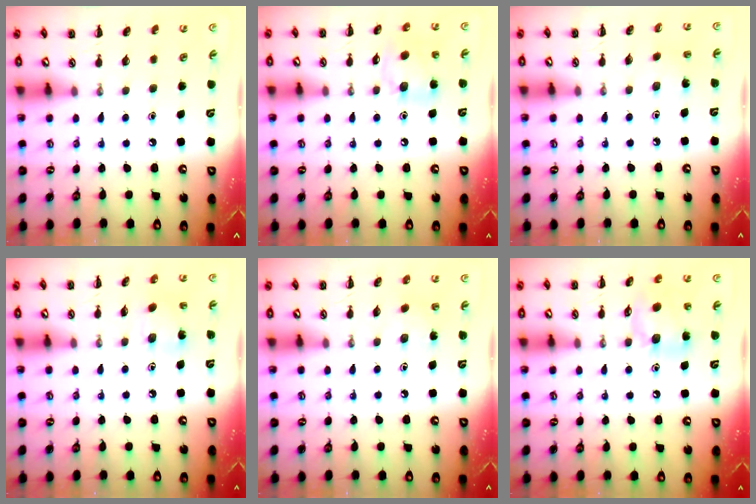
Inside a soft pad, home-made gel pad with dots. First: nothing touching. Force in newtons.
{"total": 10.8, "press": 10.6, "slide": 2.4}
{"total": 1.3, "press": 1.2, "slide": 0.6}
{"total": 3.7, "press": 3.5, "slide": 1.2}
{"total": 2.0, "press": 1.9, "slide": 0.6}
{"total": 11.6, "press": 11.5, "slide": 1.4}